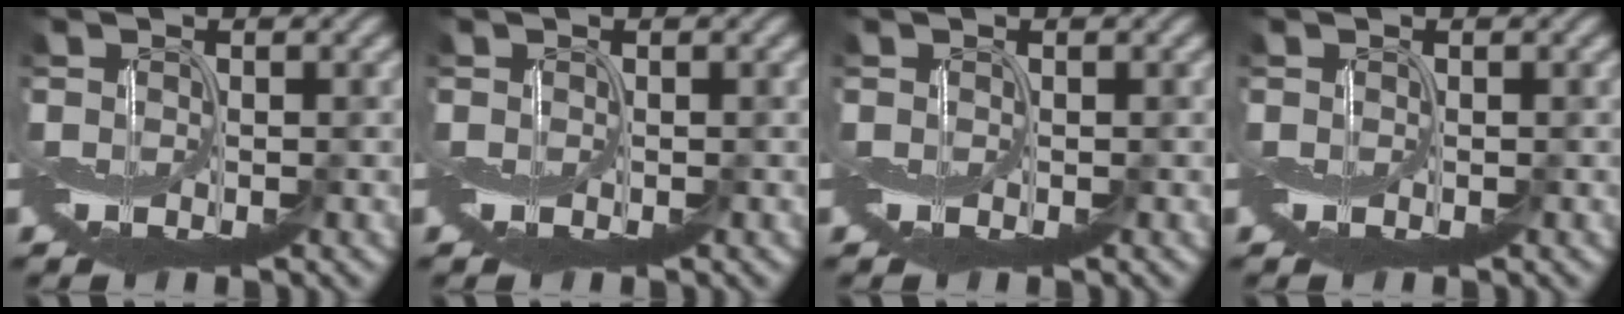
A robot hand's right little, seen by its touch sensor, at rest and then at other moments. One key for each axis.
{"total": 0.0}
{"total": 0.0}
{"total": 0.0}